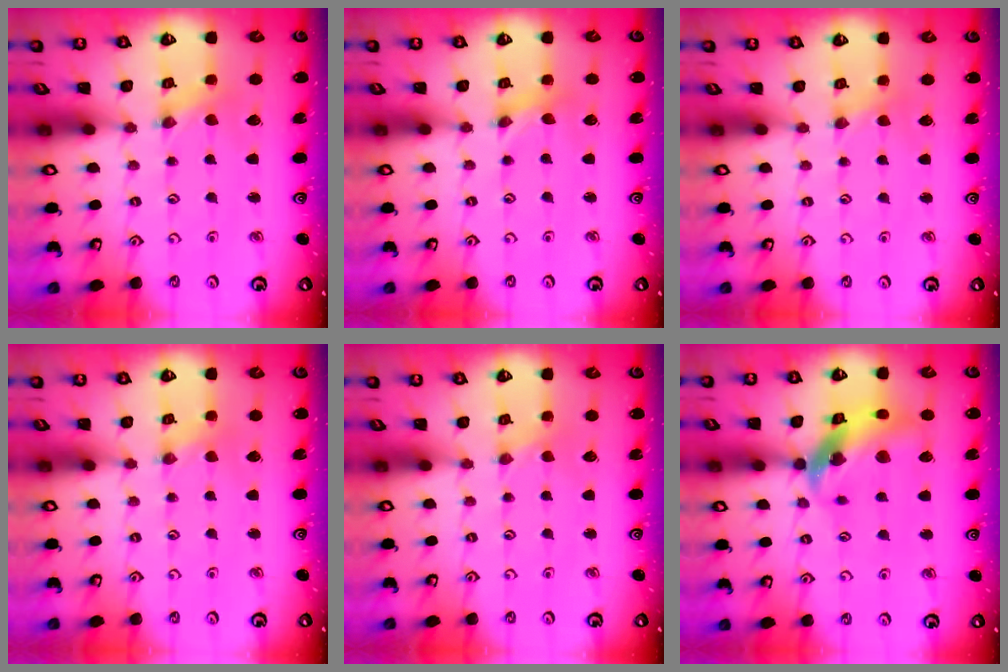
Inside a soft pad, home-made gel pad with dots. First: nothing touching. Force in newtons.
{"total": 0.9, "press": 0.8, "slide": 0.3}
{"total": 1.3, "press": 1.3, "slide": 0.1}
{"total": 0.9, "press": 0.9, "slide": 0.2}
{"total": 0.0}
{"total": 14.2, "press": 14.1, "slide": 1.6}